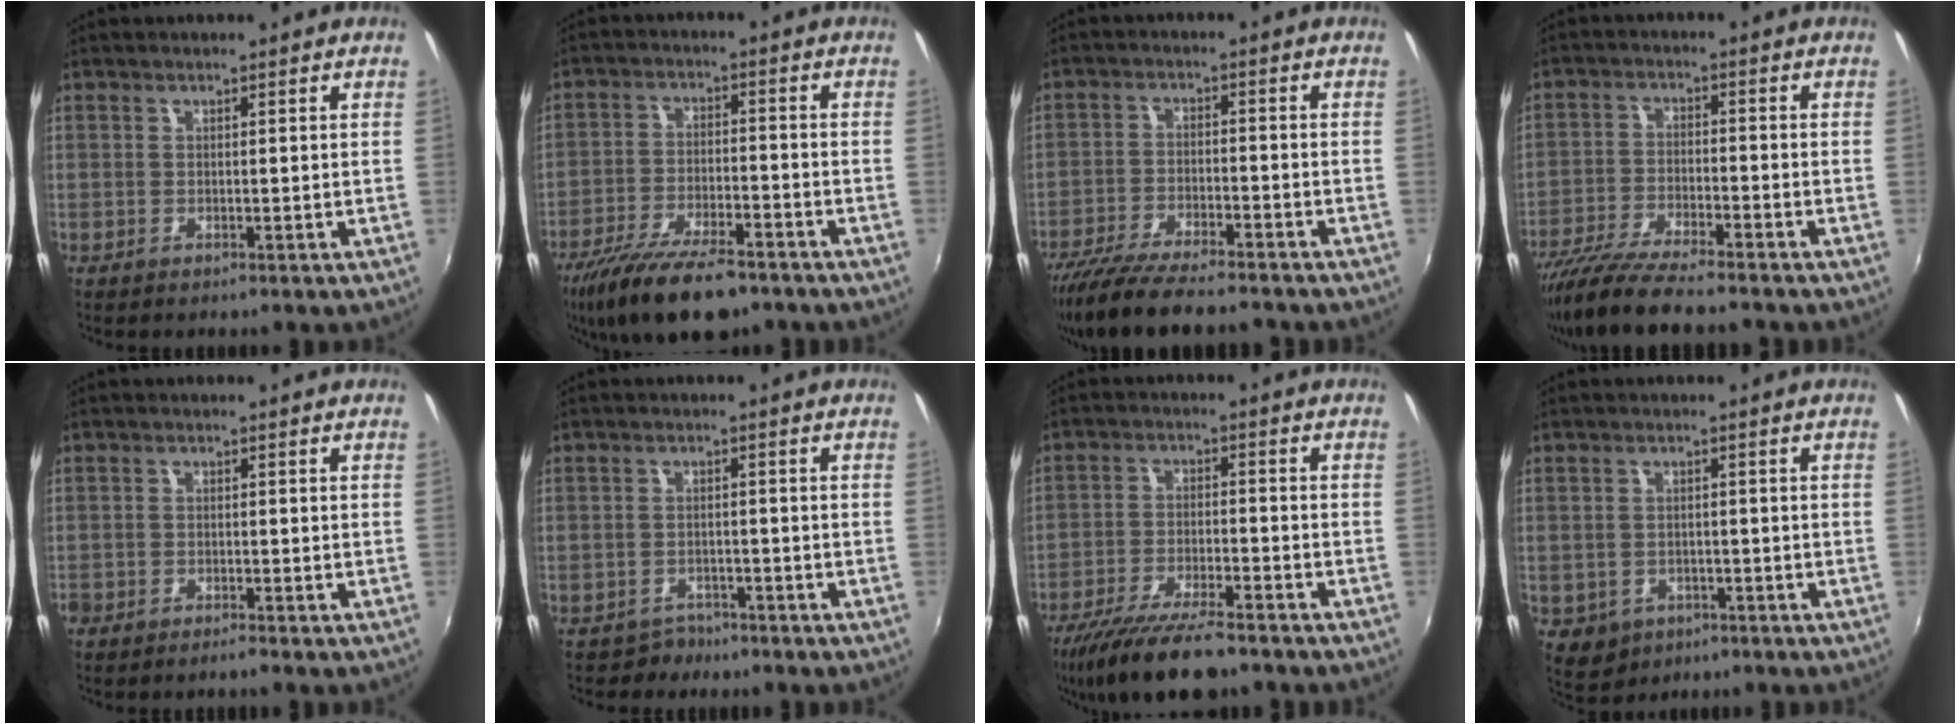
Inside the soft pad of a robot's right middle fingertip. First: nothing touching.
{"total": 15.3, "force": [-11.4, 4.8, 9.0], "torque": [-0.192, -0.034, -0.195]}
{"total": 15.0, "force": [-12.9, 2.5, 7.1], "torque": [-0.150, -0.029, -0.215]}
{"total": 12.4, "force": [-10.8, 0.8, 5.9], "torque": [-0.132, -0.031, -0.196]}
{"total": 2.0, "force": [-1.9, 0.5, 0.5], "torque": [-0.024, -0.006, -0.040]}
{"total": 3.1, "force": [-2.3, 2.0, -0.3], "torque": [-0.003, 0.005, -0.038]}
{"total": 13.2, "force": [-10.7, 2.5, 7.2], "torque": [-0.159, -0.028, -0.185]}
{"total": 5.6, "force": [-2.1, 4.8, 1.9], "torque": [-0.050, -0.007, -0.021]}